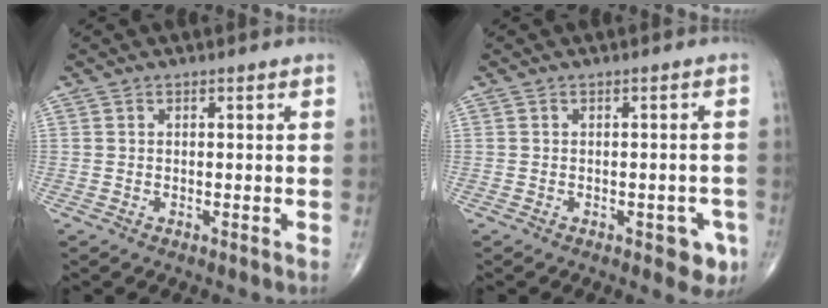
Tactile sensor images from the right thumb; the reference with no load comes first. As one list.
[{"total": 4.6, "force": [-2.1, 2.3, 3.4], "torque": [-0.015, 0.007, -0.022]}]